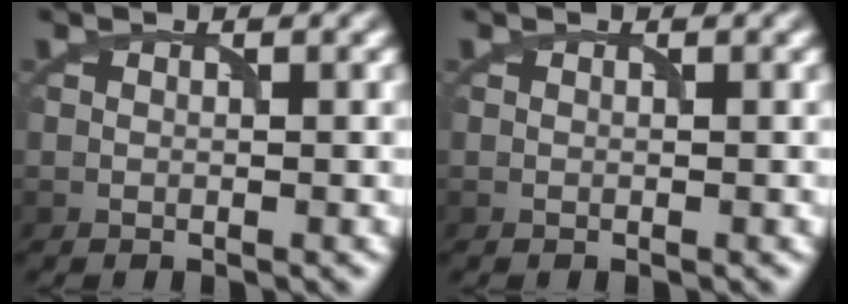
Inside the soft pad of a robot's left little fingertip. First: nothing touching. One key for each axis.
{"total": 0.0}